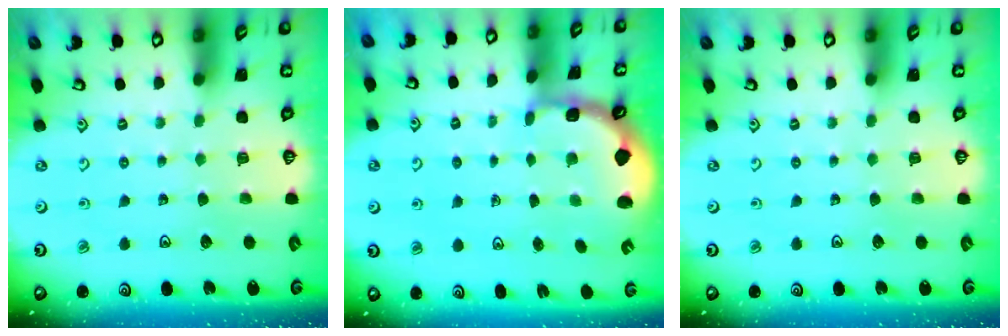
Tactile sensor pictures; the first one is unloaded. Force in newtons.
{"total": 1.7, "press": 1.6, "slide": 0.5}
{"total": 0.0}